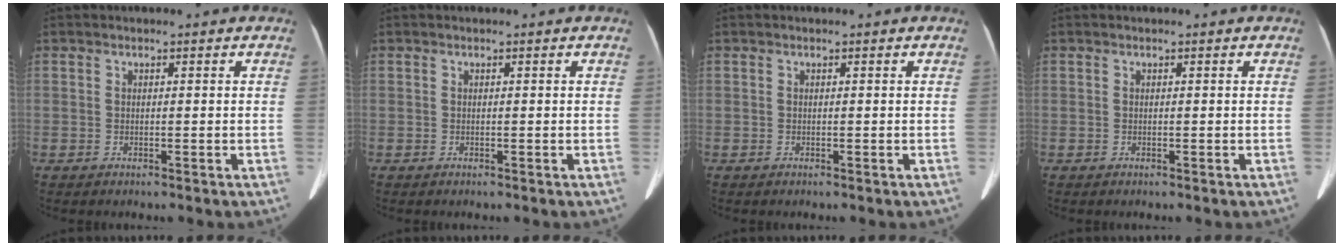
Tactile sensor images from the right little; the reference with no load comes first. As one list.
[{"total": 0.0}, {"total": 0.0}, {"total": 0.0}]